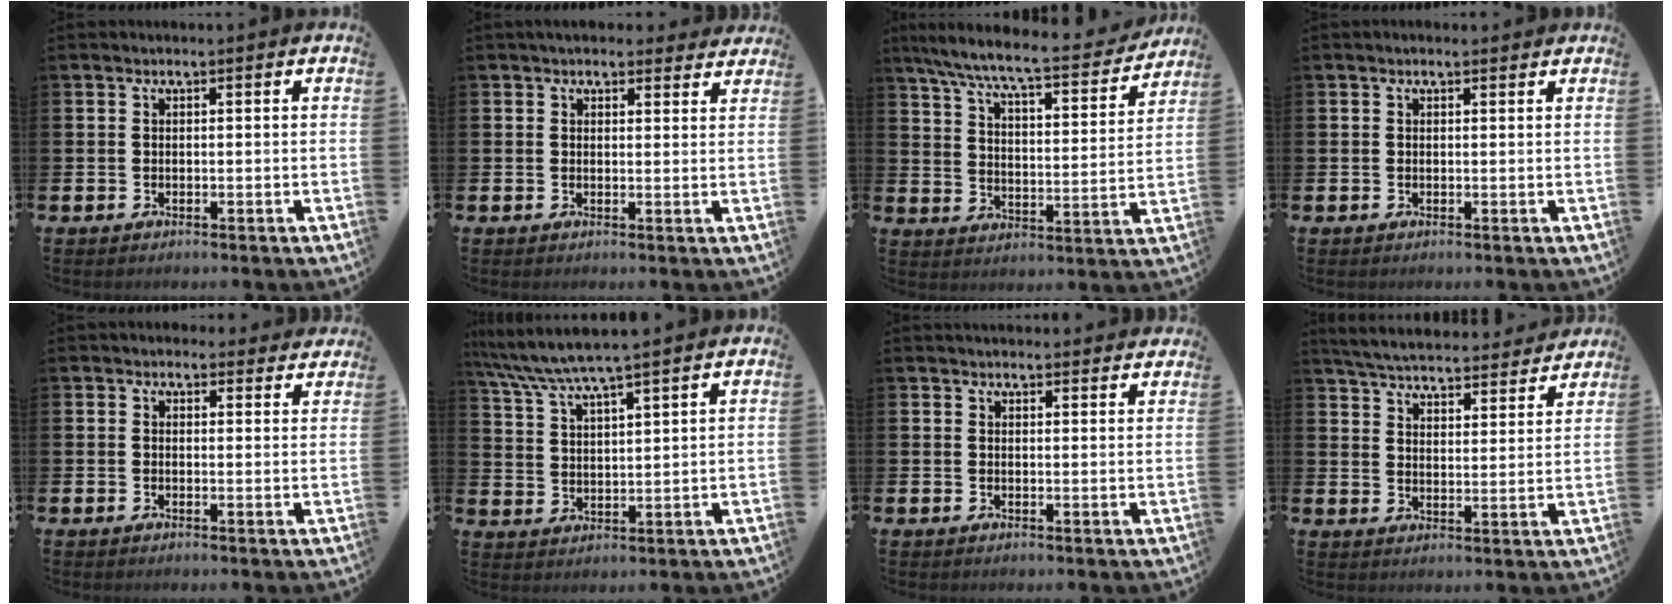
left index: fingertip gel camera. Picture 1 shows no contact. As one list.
[{"total": 3.0, "force": [2.8, 1.0, 0.3], "torque": [-0.003, -0.012, 0.050]}, {"total": 8.2, "force": [7.4, 0.7, 3.5], "torque": [-0.103, -0.051, 0.124]}, {"total": 0.6, "force": [0.5, 0.2, 0.3], "torque": [0.001, 0.001, 0.006]}, {"total": 1.7, "force": [1.4, 0.8, -0.1], "torque": [0.006, -0.001, 0.024]}, {"total": 6.0, "force": [5.6, 0.0, 2.2], "torque": [-0.060, -0.030, 0.097]}, {"total": 2.0, "force": [2.0, 0.3, 0.0], "torque": [0.006, -0.012, 0.034]}, {"total": 5.5, "force": [5.4, 0.7, 0.8], "torque": [-0.036, -0.043, 0.092]}]